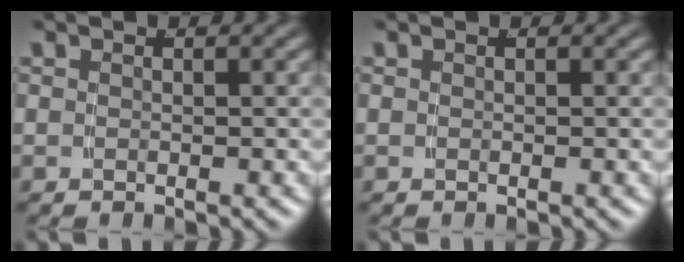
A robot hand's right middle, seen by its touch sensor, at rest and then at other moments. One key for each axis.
{"total": 0.0}